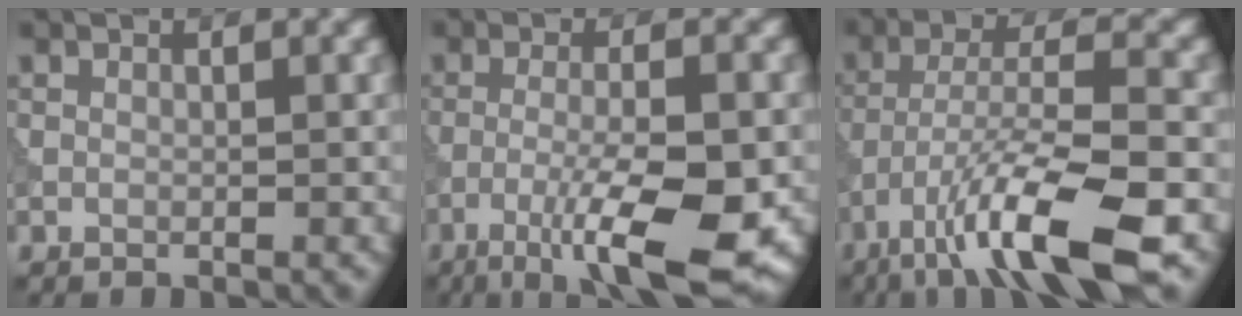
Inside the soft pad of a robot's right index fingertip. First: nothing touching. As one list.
[{"total": 8.9, "force": [-4.1, 1.8, 7.7], "torque": [-0.127, 0.001, -0.072]}, {"total": 10.3, "force": [-6.0, 2.0, 8.2], "torque": [-0.142, 0.006, -0.108]}]